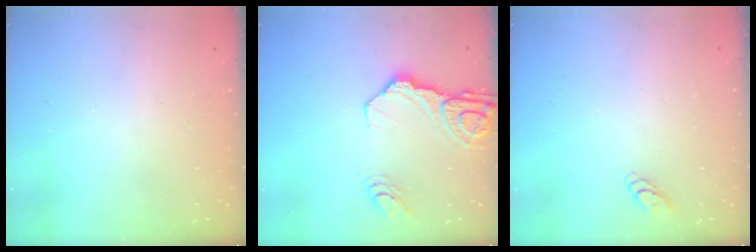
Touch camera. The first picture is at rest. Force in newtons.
{"total": 13.5, "press": 13.4, "slide": 1.4}
{"total": 2.8, "press": 2.8, "slide": 0.3}